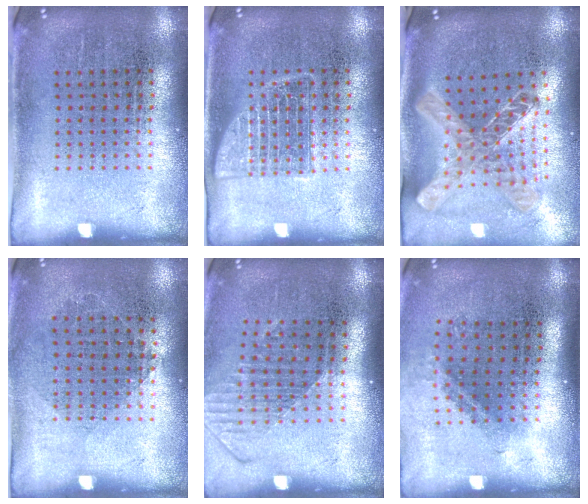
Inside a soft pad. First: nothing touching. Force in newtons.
{"total": 2.5, "press": 2.5, "slide": 0.4}
{"total": 1.6, "press": 1.4, "slide": 0.8}
{"total": 0.8, "press": 0.8, "slide": 0.3}
{"total": 1.6, "press": 1.2, "slide": 1.1}
{"total": 1.4, "press": 1.0, "slide": 1.1}